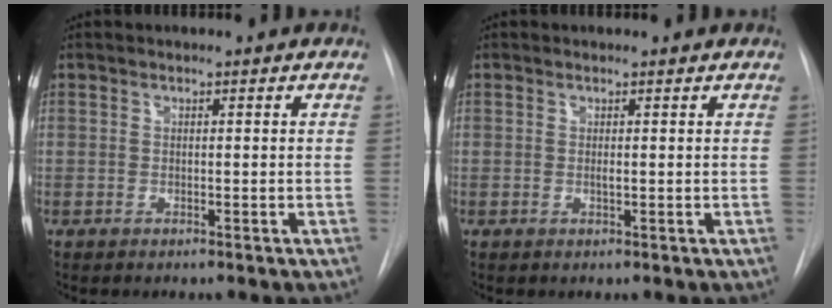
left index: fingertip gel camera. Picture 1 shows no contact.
{"total": 0.5, "force": [-0.1, 0.1, 0.5], "torque": [-0.015, -0.003, -0.002]}